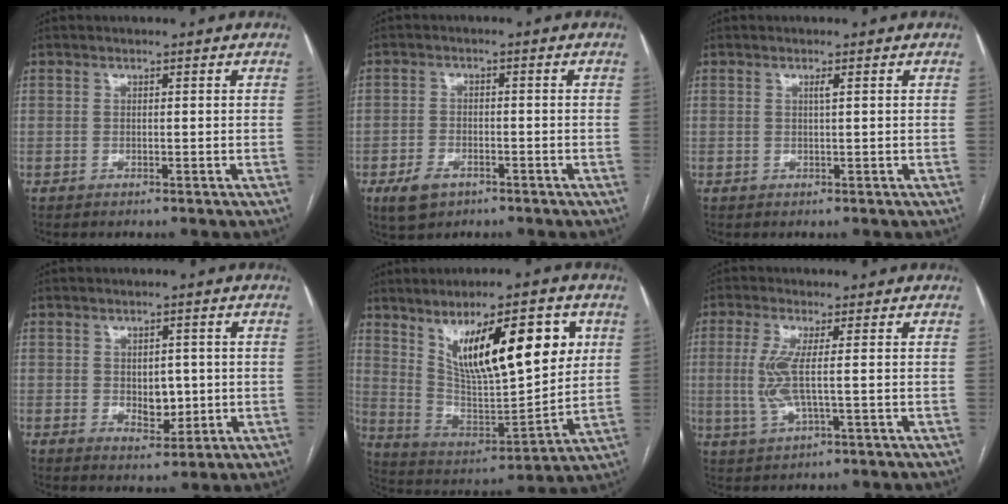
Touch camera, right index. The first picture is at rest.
{"total": 4.7, "force": [-2.7, 2.8, 2.6], "torque": [-0.052, -0.002, -0.040]}
{"total": 0.8, "force": [0.3, -0.1, 0.7], "torque": [-0.015, 0.001, 0.006]}
{"total": 4.5, "force": [-0.1, 2.8, 3.5], "torque": [-0.046, 0.000, 0.008]}
{"total": 18.6, "force": [7.7, 5.0, 16.2], "torque": [-0.262, 0.006, 0.141]}
{"total": 5.6, "force": [0.1, 0.6, 5.5], "torque": [-0.134, -0.003, 0.002]}